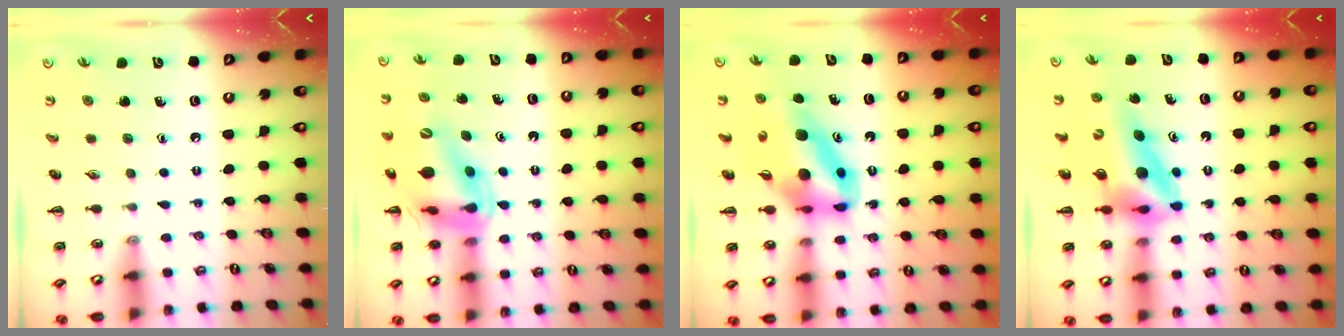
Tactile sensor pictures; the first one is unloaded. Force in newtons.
{"total": 15.6, "press": 14.9, "slide": 4.5}
{"total": 11.8, "press": 11.2, "slide": 3.6}
{"total": 12.2, "press": 11.5, "slide": 4.0}